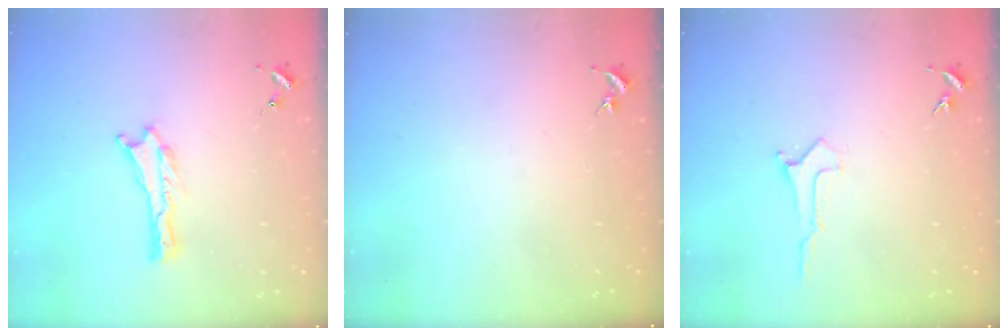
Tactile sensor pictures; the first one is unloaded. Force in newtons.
{"total": 0.0}
{"total": 0.0}